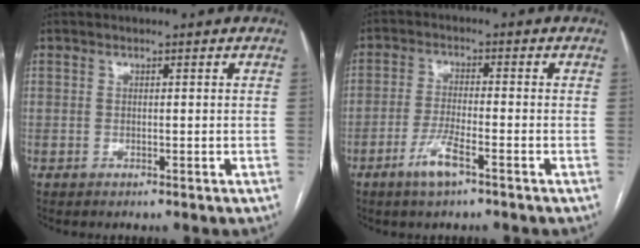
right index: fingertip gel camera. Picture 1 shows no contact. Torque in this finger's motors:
{"motor_torque": [0.67, -0.11, 0.29, 0.07]}